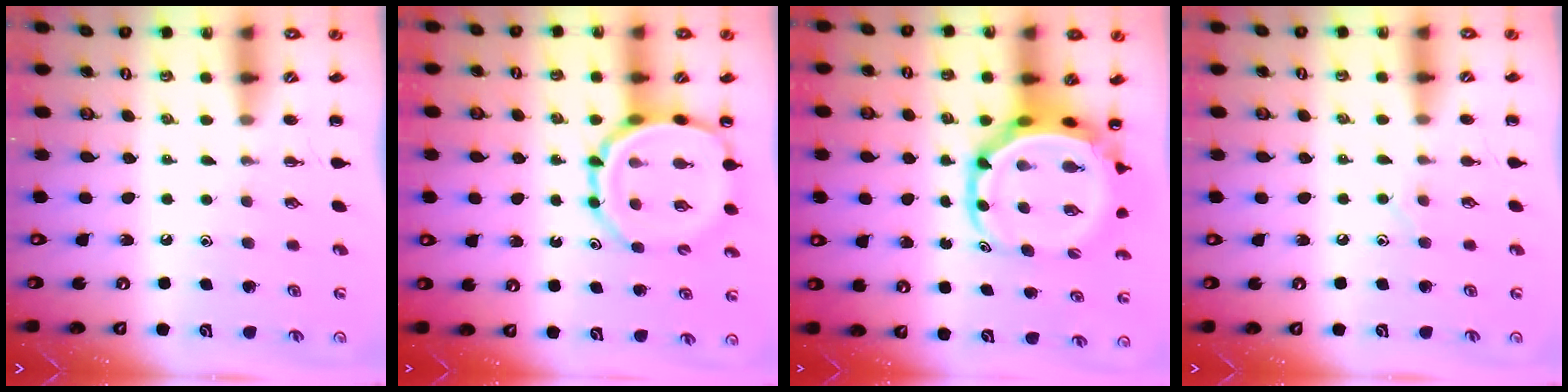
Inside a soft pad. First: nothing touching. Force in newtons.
{"total": 11.7, "press": 11.4, "slide": 2.8}
{"total": 8.1, "press": 7.8, "slide": 2.4}
{"total": 4.5, "press": 4.3, "slide": 1.3}